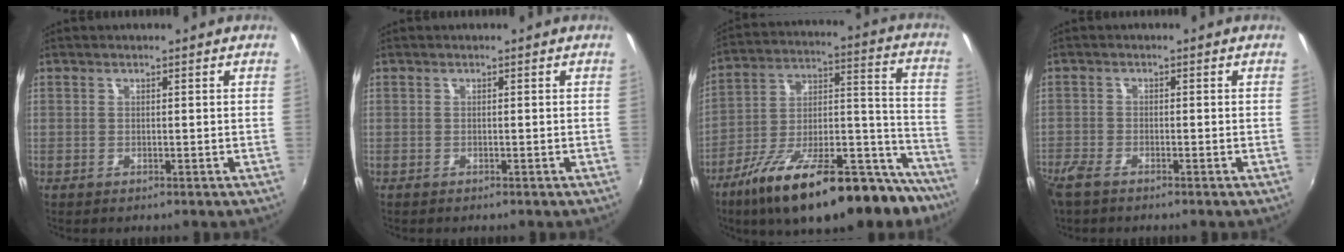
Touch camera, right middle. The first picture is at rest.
{"total": 0.0}
{"total": 30.1, "force": [-21.5, 9.5, 18.8], "torque": [-0.268, 0.001, -0.320]}
{"total": 3.9, "force": [-3.1, 1.3, 2.0], "torque": [-0.056, -0.011, -0.065]}